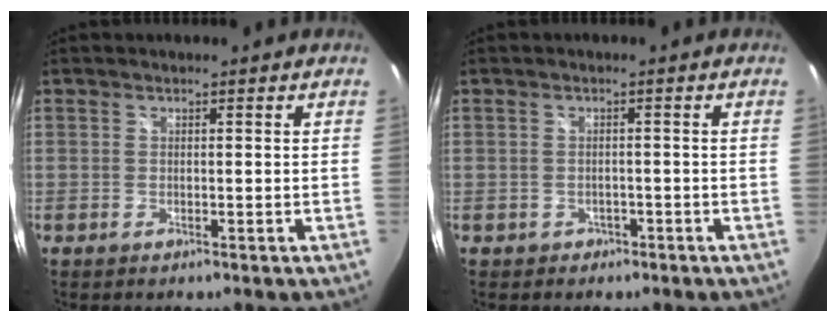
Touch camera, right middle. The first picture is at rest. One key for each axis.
{"total": 2.0, "fx": -0.9, "fy": 1.8, "fz": 0.4, "tx": -0.014, "ty": 0.001, "tz": -0.008}